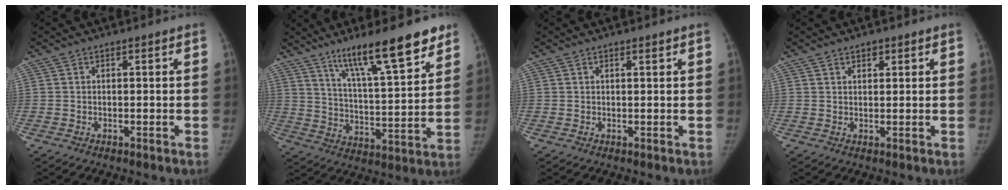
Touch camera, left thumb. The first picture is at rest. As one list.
[{"total": 17.7, "force": [12.0, 3.4, 12.6], "torque": [-0.169, -0.062, 0.197]}, {"total": 0.6, "force": [0.5, 0.1, 0.4], "torque": [-0.007, -0.002, 0.009]}, {"total": 1.6, "force": [1.1, 0.9, 0.7], "torque": [0.002, -0.004, 0.014]}]